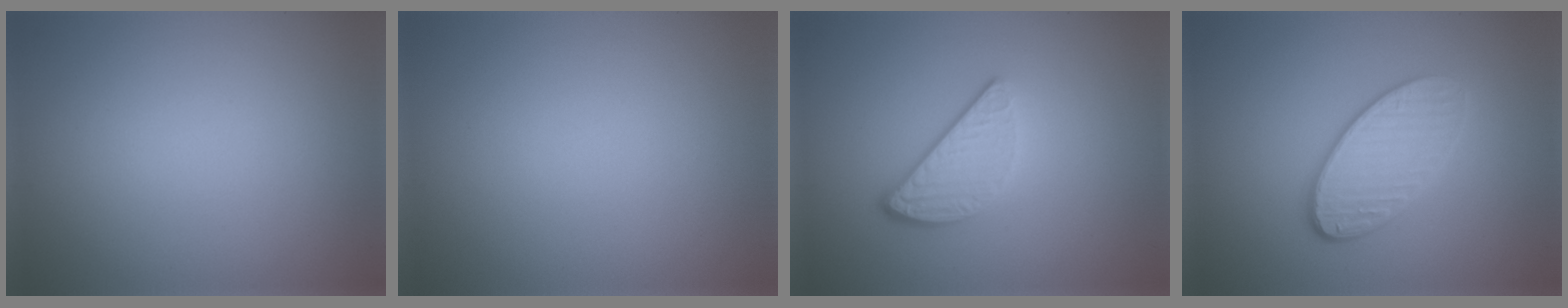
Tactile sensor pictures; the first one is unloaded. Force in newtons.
{"total": 0.0}
{"total": 3.4, "press": 2.7, "slide": 2.0}
{"total": 4.0, "press": 3.3, "slide": 2.4}